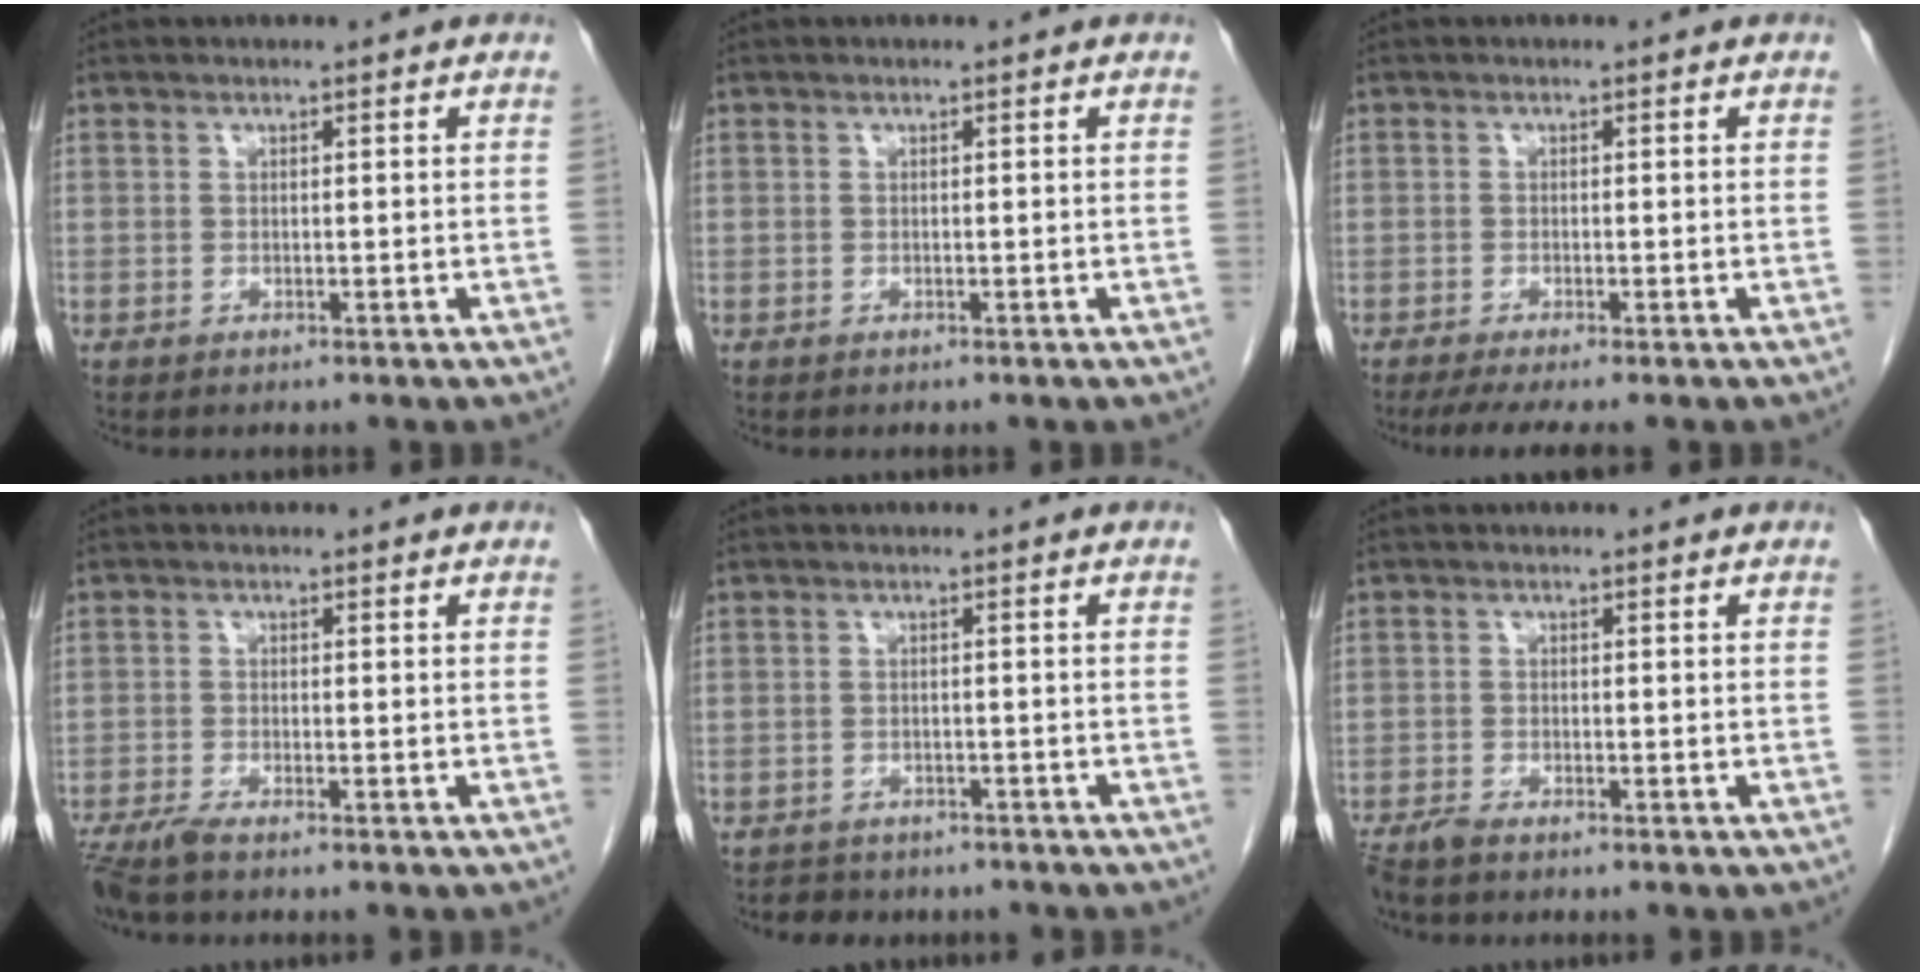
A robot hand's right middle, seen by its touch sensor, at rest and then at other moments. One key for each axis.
{"total": 0.0}
{"total": 4.3, "fx": -3.3, "fy": 0.1, "fz": 2.8, "tx": -0.042, "ty": -0.011, "tz": -0.055}
{"total": 3.4, "fx": -2.8, "fy": 0.0, "fz": 1.9, "tx": -0.040, "ty": -0.009, "tz": -0.057}
{"total": 4.8, "fx": -4.1, "fy": 2.4, "fz": 0.7, "tx": -0.015, "ty": 0.006, "tz": -0.050}
{"total": 2.6, "fx": -2.2, "fy": 0.4, "fz": 1.3, "tx": -0.028, "ty": -0.007, "tz": -0.040}